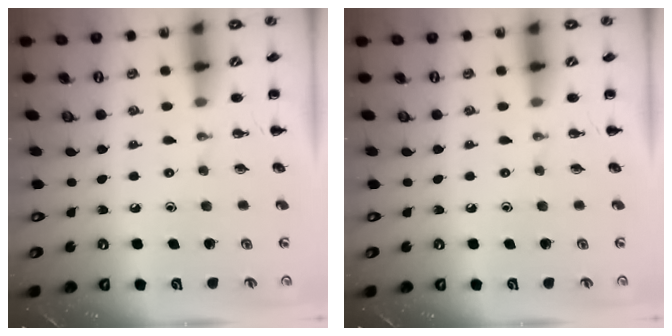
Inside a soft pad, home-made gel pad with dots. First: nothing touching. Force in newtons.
{"total": 0.0}